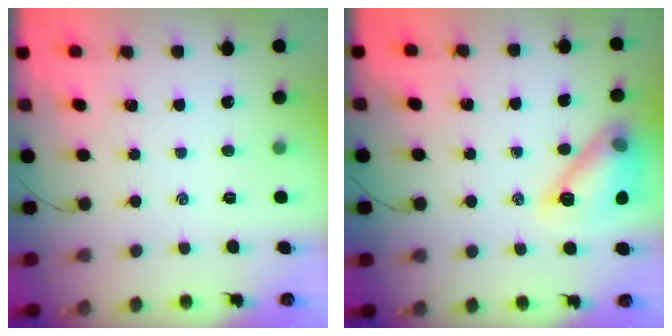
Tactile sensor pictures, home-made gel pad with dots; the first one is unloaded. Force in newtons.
{"total": 13.2, "press": 13.1, "slide": 1.1}